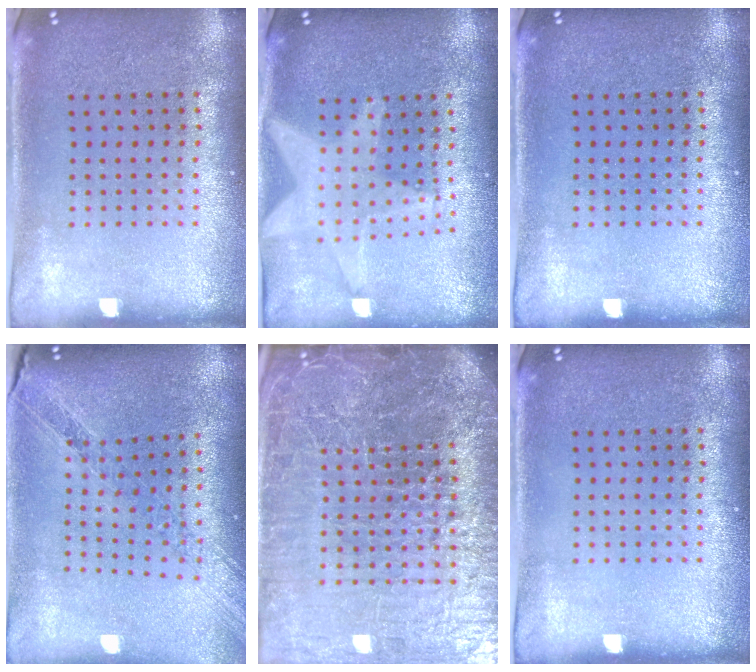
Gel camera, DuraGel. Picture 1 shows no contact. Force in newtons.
{"total": 1.5, "press": 1.4, "slide": 0.4}
{"total": 0.0}
{"total": 1.2, "press": 1.2, "slide": 0.1}
{"total": 7.5, "press": 6.5, "slide": 3.8}
{"total": 0.0}